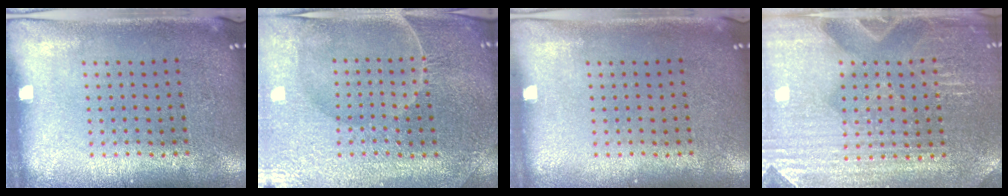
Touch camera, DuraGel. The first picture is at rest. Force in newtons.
{"total": 4.4, "press": 4.3, "slide": 1.1}
{"total": 0.0}
{"total": 3.8, "press": 3.7, "slide": 0.8}